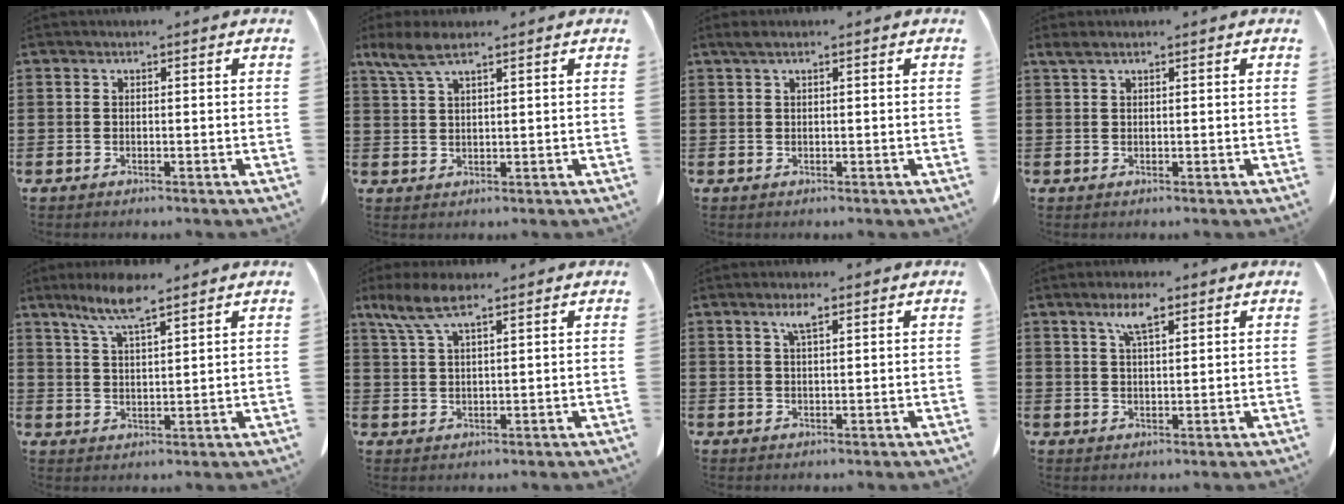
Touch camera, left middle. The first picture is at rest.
{"total": 4.7, "force": [3.1, 1.0, 3.5], "torque": [-0.081, -0.002, 0.054]}
{"total": 1.1, "force": [0.5, 0.1, 1.0], "torque": [-0.020, 0.000, 0.009]}
{"total": 1.3, "force": [0.8, 0.2, 0.9], "torque": [-0.021, 0.002, 0.014]}
{"total": 7.2, "force": [5.1, 1.2, 5.0], "torque": [-0.108, -0.004, 0.089]}
{"total": 5.9, "force": [3.7, 1.4, 4.4], "torque": [-0.101, -0.004, 0.064]}
{"total": 2.9, "force": [1.7, 0.6, 2.3], "torque": [-0.048, 0.006, 0.028]}
{"total": 5.1, "force": [3.0, 1.3, 3.9], "torque": [-0.076, 0.004, 0.050]}